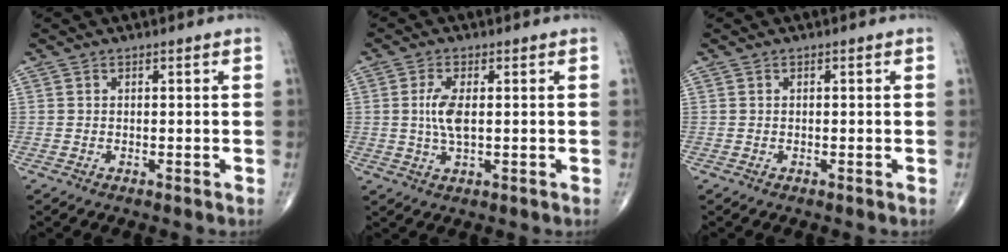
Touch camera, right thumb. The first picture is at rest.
{"total": 5.2, "force": [0.4, 1.9, 4.8], "torque": [-0.105, -0.004, 0.007]}
{"total": 0.0}